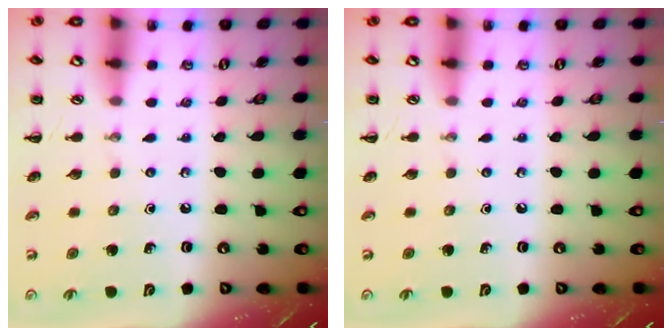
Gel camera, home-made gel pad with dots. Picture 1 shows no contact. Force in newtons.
{"total": 0.0}